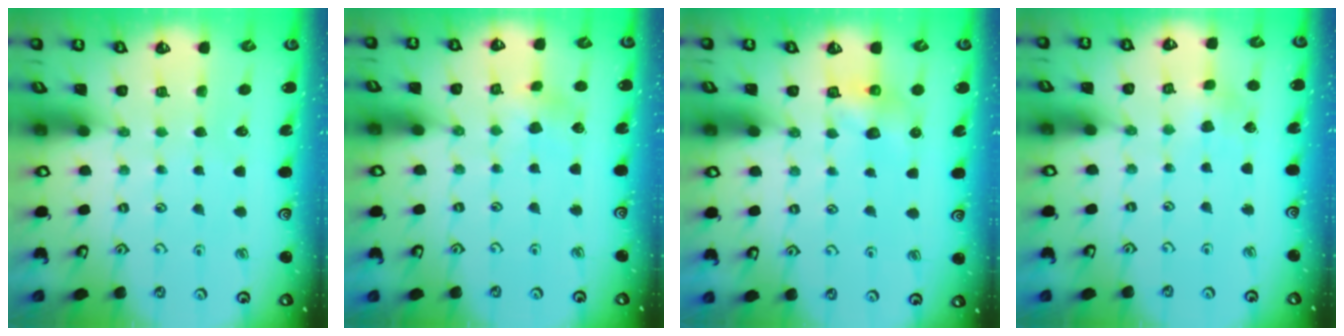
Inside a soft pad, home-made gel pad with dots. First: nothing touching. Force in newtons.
{"total": 3.2, "press": 3.2, "slide": 0.3}
{"total": 6.5, "press": 6.5, "slide": 0.2}
{"total": 2.8, "press": 2.7, "slide": 0.6}